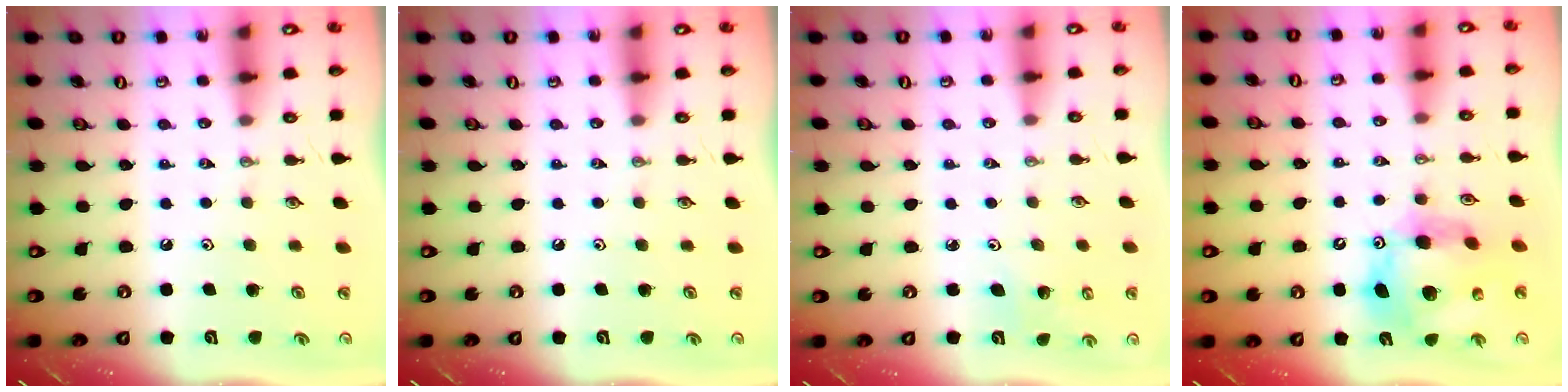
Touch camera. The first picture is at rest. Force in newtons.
{"total": 0.0}
{"total": 2.8, "press": 2.8, "slide": 0.2}
{"total": 15.3, "press": 15.2, "slide": 1.5}